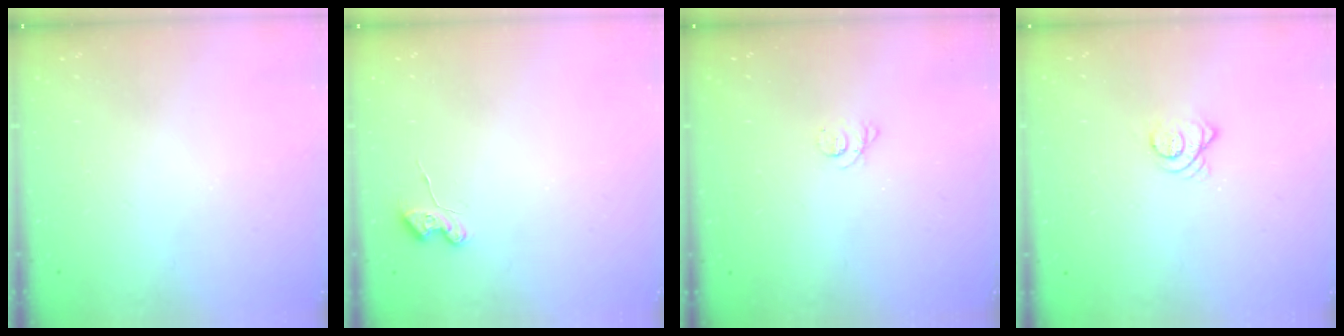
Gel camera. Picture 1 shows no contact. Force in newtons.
{"total": 4.2, "press": 4.1, "slide": 0.5}
{"total": 2.3, "press": 2.3, "slide": 0.3}
{"total": 3.5, "press": 3.5, "slide": 0.1}